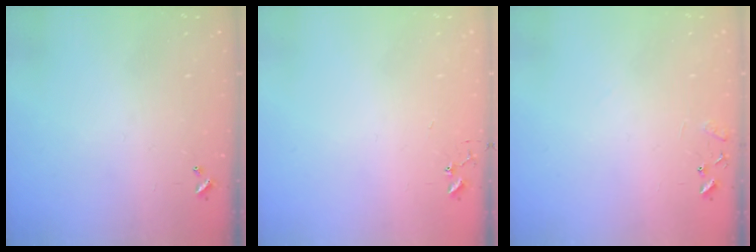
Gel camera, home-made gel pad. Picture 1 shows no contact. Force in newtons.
{"total": 3.5, "press": 3.4, "slide": 0.4}
{"total": 8.3, "press": 8.3, "slide": 0.6}